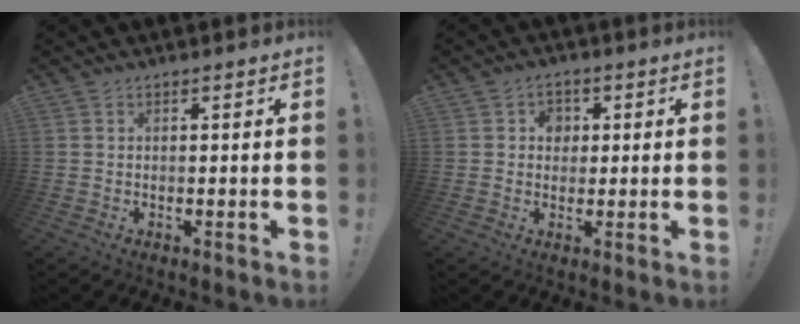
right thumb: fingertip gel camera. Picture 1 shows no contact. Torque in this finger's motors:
{"motor_torque": [0.53, 0.70, 0.16, -0.17, 0.00]}